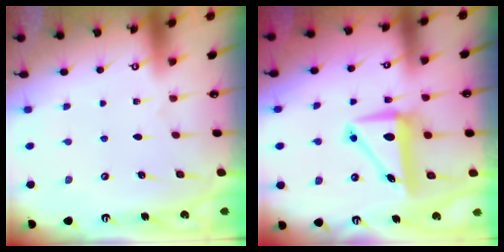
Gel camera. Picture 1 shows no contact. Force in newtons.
{"total": 7.5, "press": 7.4, "slide": 1.3}